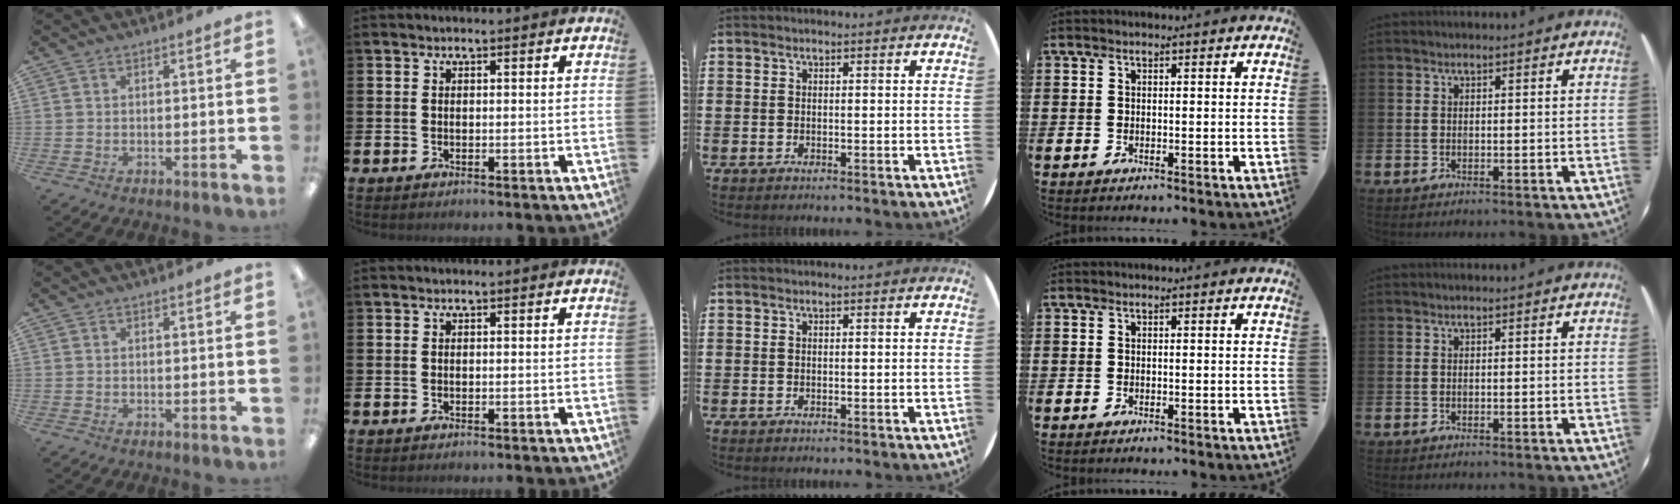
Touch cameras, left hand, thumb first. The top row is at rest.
{}